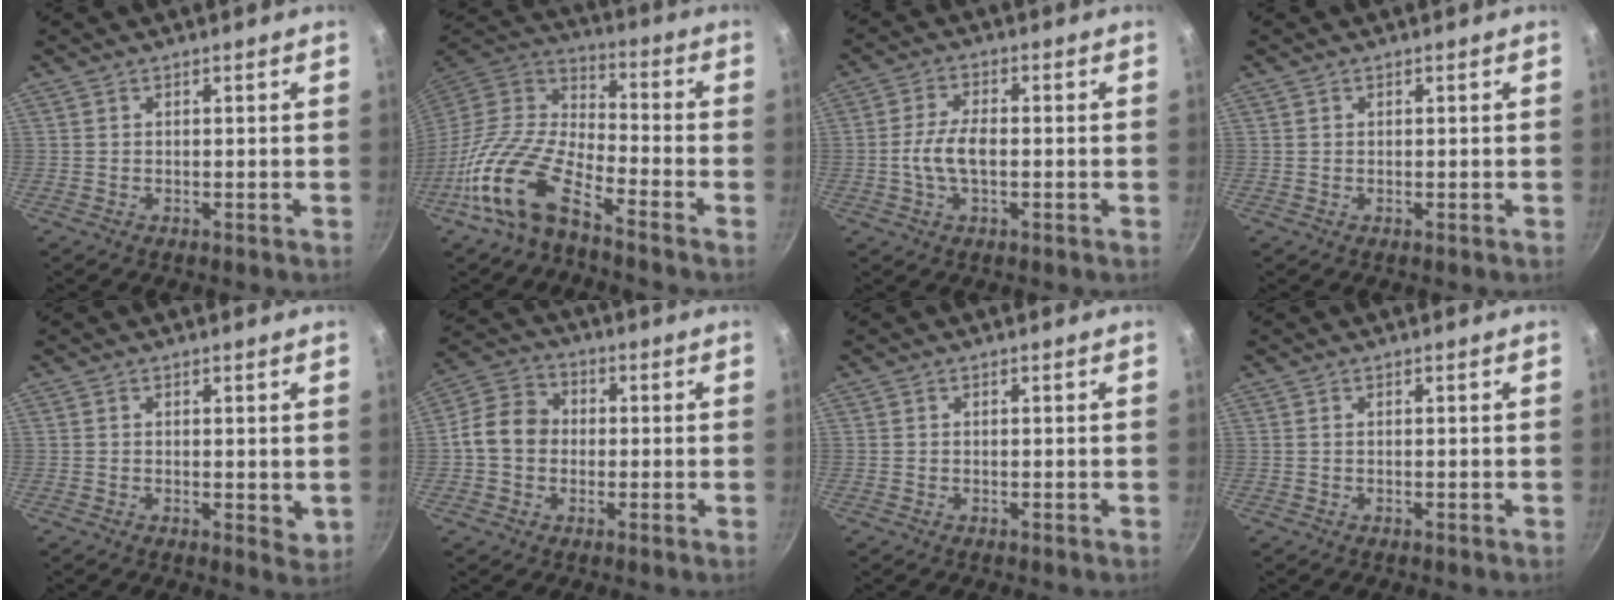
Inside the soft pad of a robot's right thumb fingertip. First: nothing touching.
{"total": 15.6, "force": [-9.6, 6.1, 10.6], "torque": [-0.194, 0.071, -0.206]}
{"total": 6.3, "force": [-0.8, 3.0, 5.5], "torque": [-0.108, 0.014, -0.022]}
{"total": 0.5, "force": [0.3, 0.4, 0.1], "torque": [0.001, 0.001, 0.002]}
{"total": 2.6, "force": [0.3, 1.2, 2.3], "torque": [-0.032, -0.007, 0.004]}
{"total": 8.1, "force": [-0.6, 6.8, 4.4], "torque": [-0.052, 0.019, -0.030]}
{"total": 0.0}
{"total": 0.0}